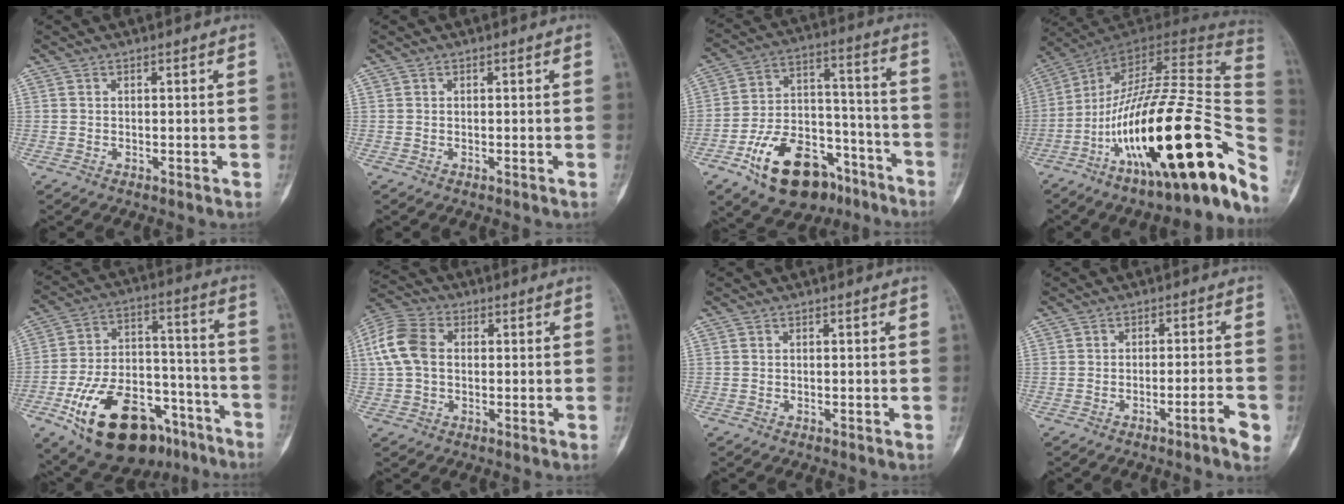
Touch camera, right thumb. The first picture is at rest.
{"total": 0.0}
{"total": 20.4, "force": [-11.8, 11.6, 11.8], "torque": [-0.173, 0.088, -0.186]}
{"total": 34.4, "force": [-13.2, 9.4, 30.4], "torque": [-0.401, 0.067, -0.210]}
{"total": 25.7, "force": [-14.2, 13.9, 16.4], "torque": [-0.275, 0.077, -0.225]}
{"total": 10.0, "force": [1.1, 7.2, 6.9], "torque": [-0.147, 0.026, 0.015]}
{"total": 0.0}
{"total": 4.1, "force": [-2.1, 0.4, 3.5], "torque": [-0.052, 0.014, -0.031]}